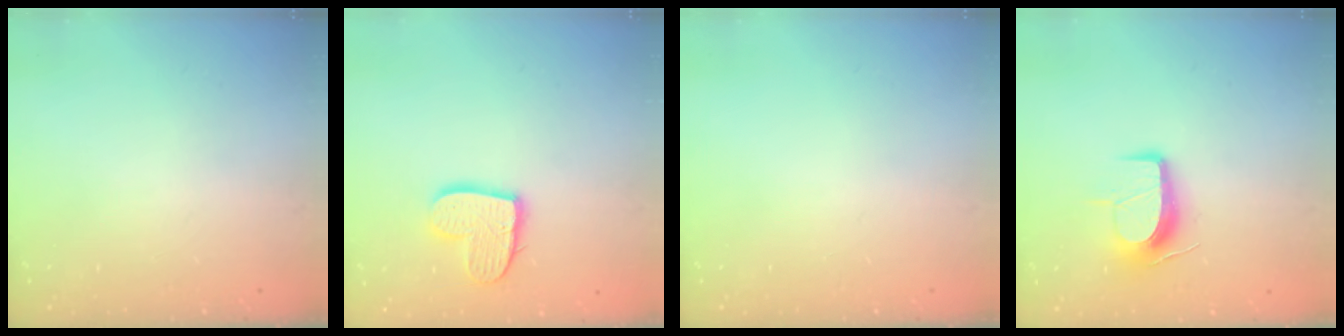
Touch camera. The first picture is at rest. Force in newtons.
{"total": 12.6, "press": 12.5, "slide": 1.0}
{"total": 0.0}
{"total": 10.3, "press": 10.3, "slide": 0.6}